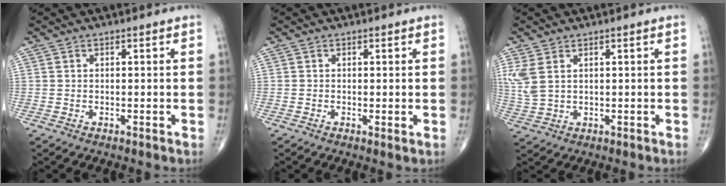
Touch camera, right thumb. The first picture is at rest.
{"total": 0.7, "force": [0.0, 0.2, 0.7], "torque": [-0.014, -0.004, -0.003]}
{"total": 5.0, "force": [1.9, 2.8, 3.7], "torque": [-0.099, 0.001, 0.048]}